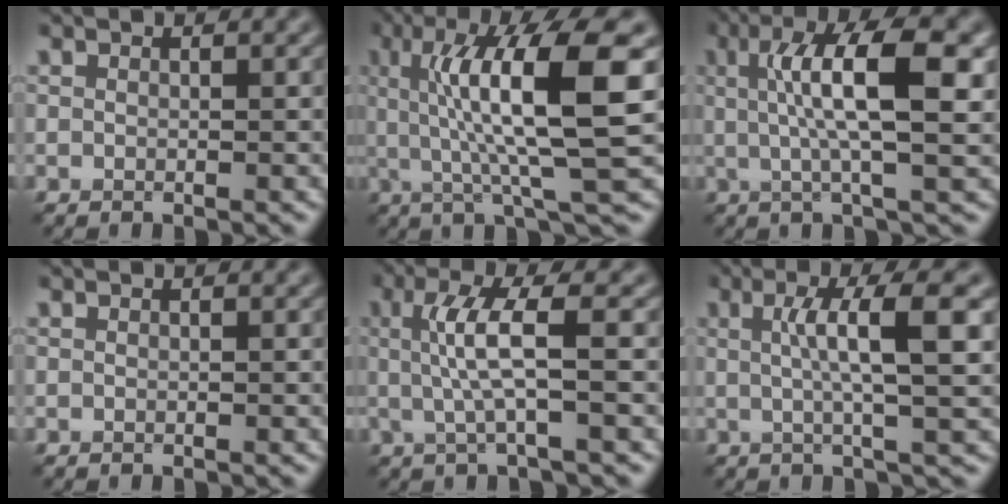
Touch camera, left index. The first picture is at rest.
{"total": 11.2, "force": [2.1, 2.4, 10.7], "torque": [-0.162, 0.004, 0.041]}
{"total": 8.2, "force": [1.6, 1.9, 7.8], "torque": [-0.126, 0.006, 0.025]}
{"total": 0.0}
{"total": 4.5, "force": [0.5, 0.8, 4.4], "torque": [-0.092, 0.004, 0.011]}
{"total": 6.1, "force": [1.2, 1.1, 5.9], "torque": [-0.085, 0.010, 0.016]}